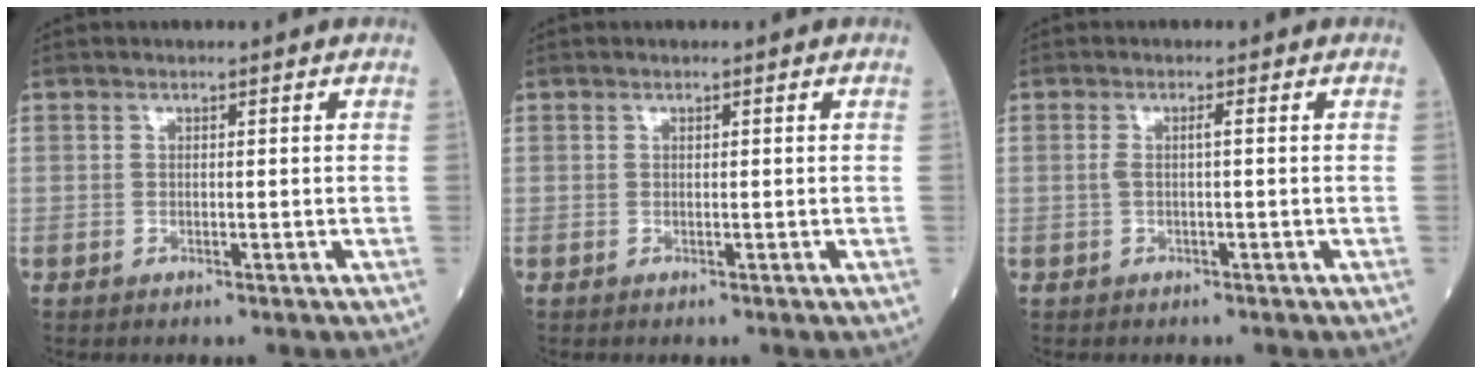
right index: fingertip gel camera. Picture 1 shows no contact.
{"total": 0.0}
{"total": 1.5, "force": [-0.1, 0.0, 1.4], "torque": [-0.030, 0.003, -0.001]}